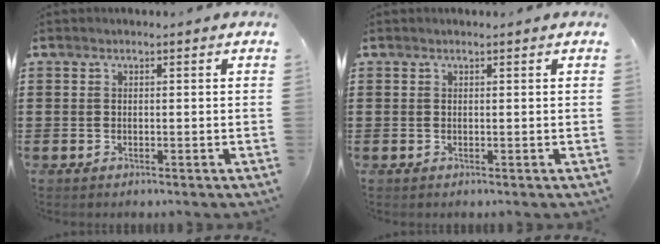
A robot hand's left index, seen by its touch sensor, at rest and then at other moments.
{"total": 0.0}